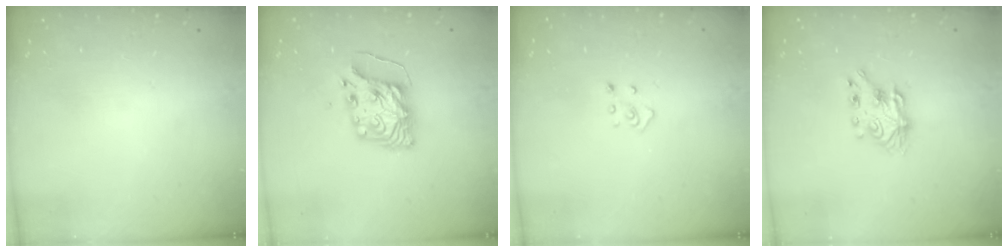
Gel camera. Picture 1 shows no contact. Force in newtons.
{"total": 9.2, "press": 9.1, "slide": 1.3}
{"total": 2.8, "press": 2.8, "slide": 0.3}
{"total": 6.9, "press": 6.9, "slide": 0.5}